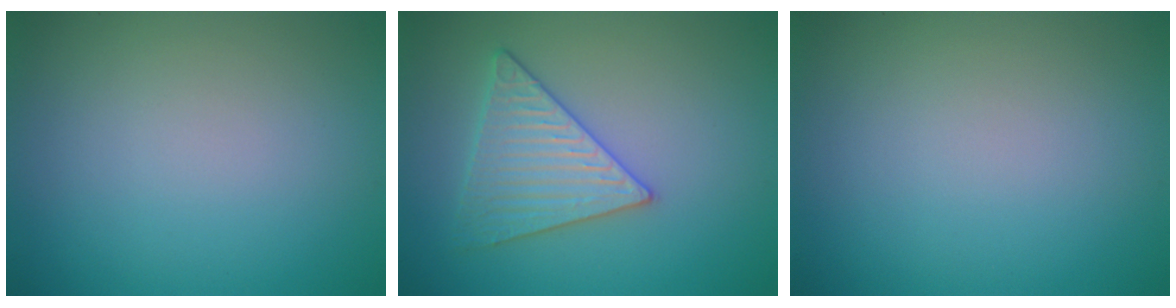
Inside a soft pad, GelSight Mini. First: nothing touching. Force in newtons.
{"total": 3.9, "press": 3.6, "slide": 1.3}
{"total": 0.0}